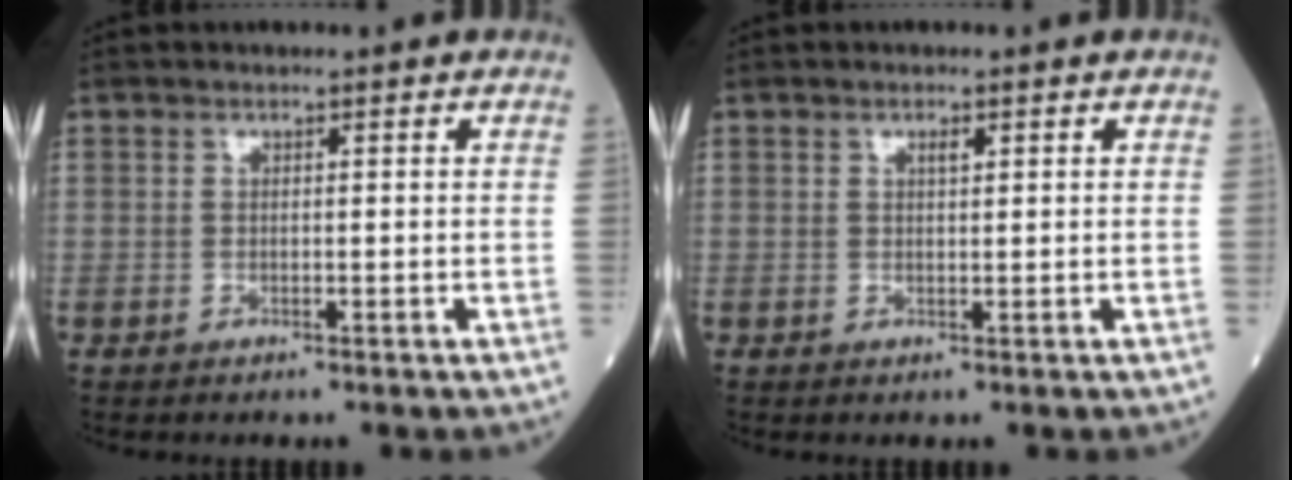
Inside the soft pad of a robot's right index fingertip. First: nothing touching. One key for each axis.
{"total": 1.1, "fx": 0.5, "fy": 0.3, "fz": 0.9, "tx": -0.015, "ty": 0.000, "tz": 0.007}